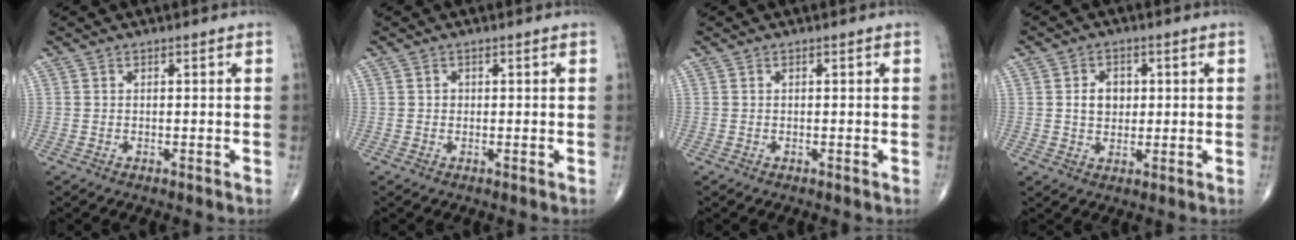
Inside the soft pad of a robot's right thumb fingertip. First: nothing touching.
{"total": 0.8, "force": [0.0, 0.8, 0.3], "torque": [0.000, 0.002, 0.001]}
{"total": 0.0}
{"total": 5.1, "force": [0.7, 3.9, 3.1], "torque": [-0.031, -0.001, 0.011]}